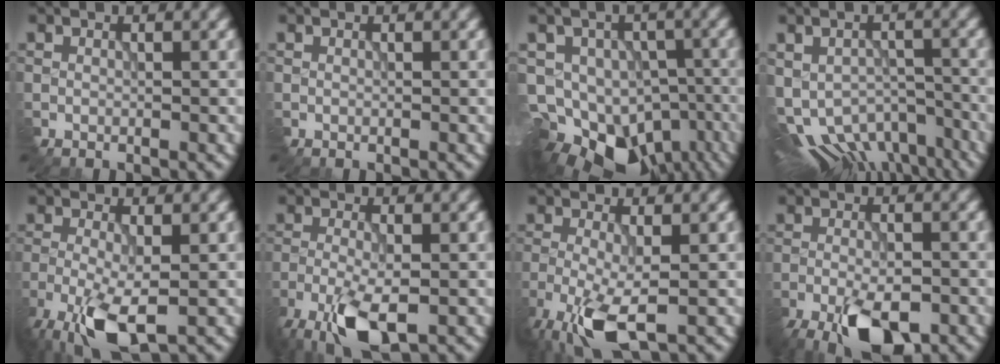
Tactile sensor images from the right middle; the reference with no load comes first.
{"total": 0.0}
{"total": 15.7, "force": [-9.6, 10.6, 6.4], "torque": [-0.110, -0.028, -0.120]}
{"total": 10.9, "force": [-8.0, 5.3, 5.0], "torque": [-0.095, -0.026, -0.099]}
{"total": 7.4, "force": [-3.9, 2.7, 5.7], "torque": [-0.133, -0.018, -0.069]}
{"total": 6.9, "force": [-4.1, 2.4, 5.0], "torque": [-0.116, -0.017, -0.077]}
{"total": 7.0, "force": [-3.6, 2.6, 5.4], "torque": [-0.131, -0.016, -0.066]}
{"total": 7.8, "force": [-5.0, 2.9, 5.2], "torque": [-0.100, -0.025, -0.082]}